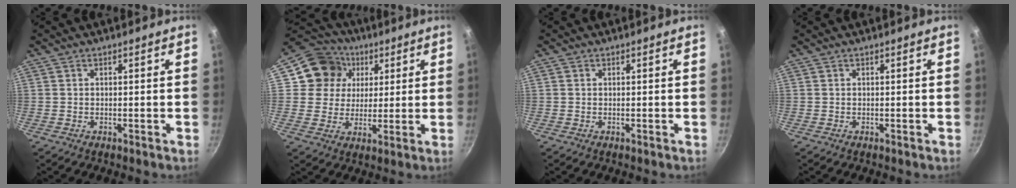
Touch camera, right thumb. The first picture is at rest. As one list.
[{"total": 11.8, "force": [3.6, 10.7, 3.3], "torque": [-0.024, 0.010, 0.052]}, {"total": 0.0}, {"total": 0.0}]